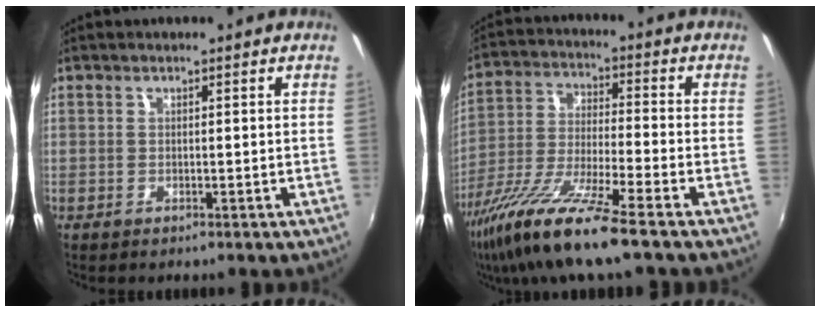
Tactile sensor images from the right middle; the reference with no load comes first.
{"total": 15.0, "force": [-10.8, 0.6, 10.3], "torque": [-0.214, -0.033, -0.203]}